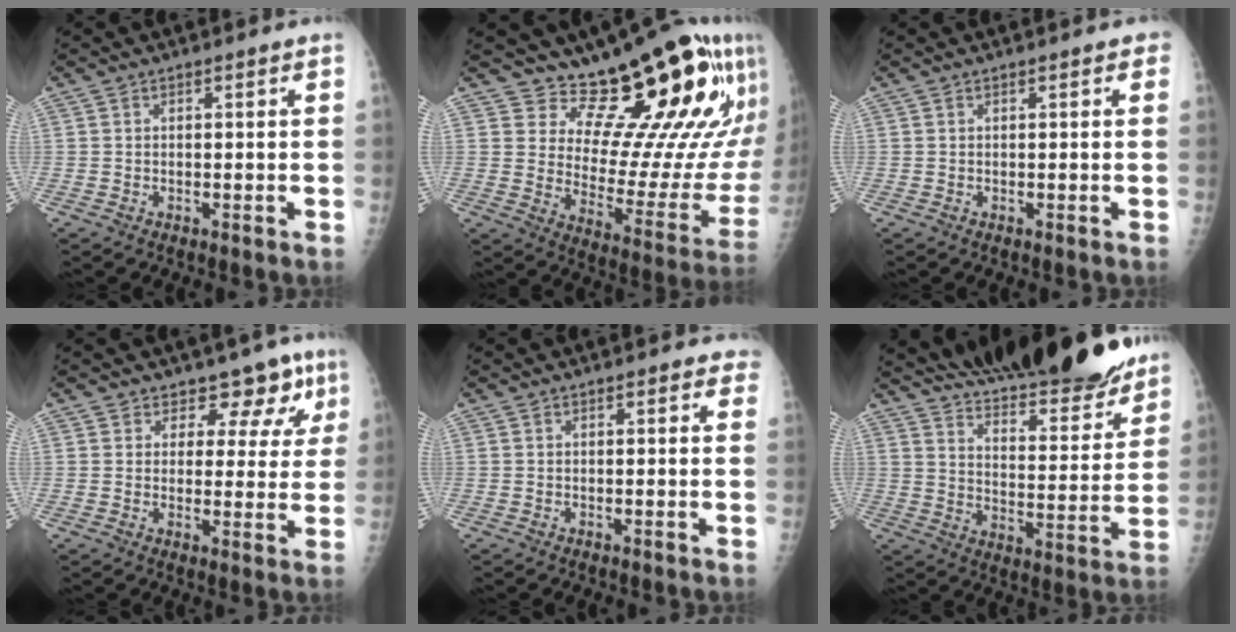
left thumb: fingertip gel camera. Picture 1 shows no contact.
{"total": 21.0, "force": [15.4, 7.0, 12.5], "torque": [-0.124, -0.128, 0.219]}
{"total": 1.0, "force": [0.5, 0.5, 0.7], "torque": [-0.002, 0.002, 0.001]}
{"total": 7.5, "force": [5.4, 4.9, 1.8], "torque": [0.026, -0.029, 0.052]}
{"total": 2.3, "force": [1.5, 1.1, 1.3], "torque": [0.007, 0.000, 0.009]}
{"total": 24.6, "force": [21.5, 5.8, 10.5], "torque": [-0.127, -0.113, 0.308]}